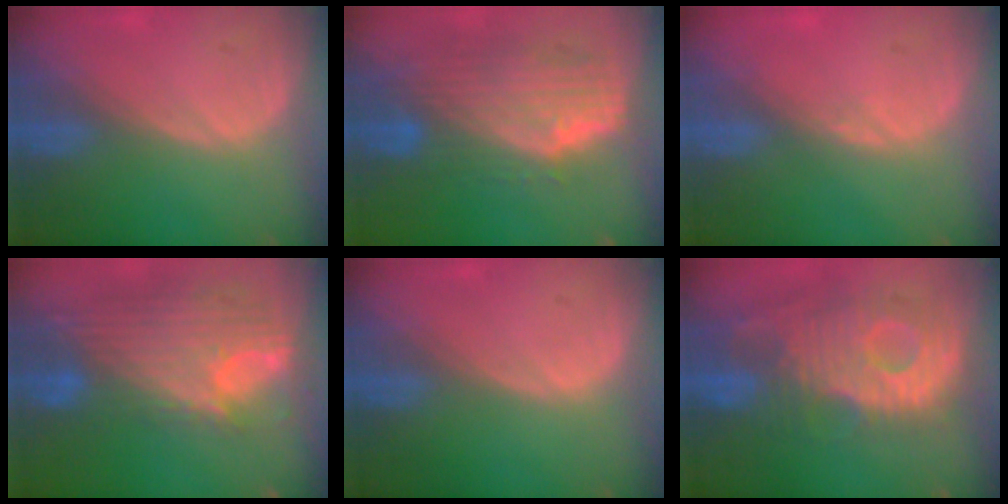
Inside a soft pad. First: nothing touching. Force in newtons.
{"total": 10.0, "press": 8.8, "slide": 4.7}
{"total": 0.9, "press": 0.8, "slide": 0.3}
{"total": 12.1, "press": 10.2, "slide": 6.4}
{"total": 0.0}
{"total": 11.8, "press": 10.7, "slide": 5.1}